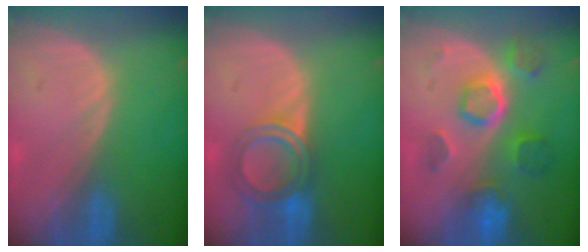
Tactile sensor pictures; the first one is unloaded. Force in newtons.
{"total": 6.0, "press": 5.4, "slide": 2.6}
{"total": 8.5, "press": 7.7, "slide": 3.7}